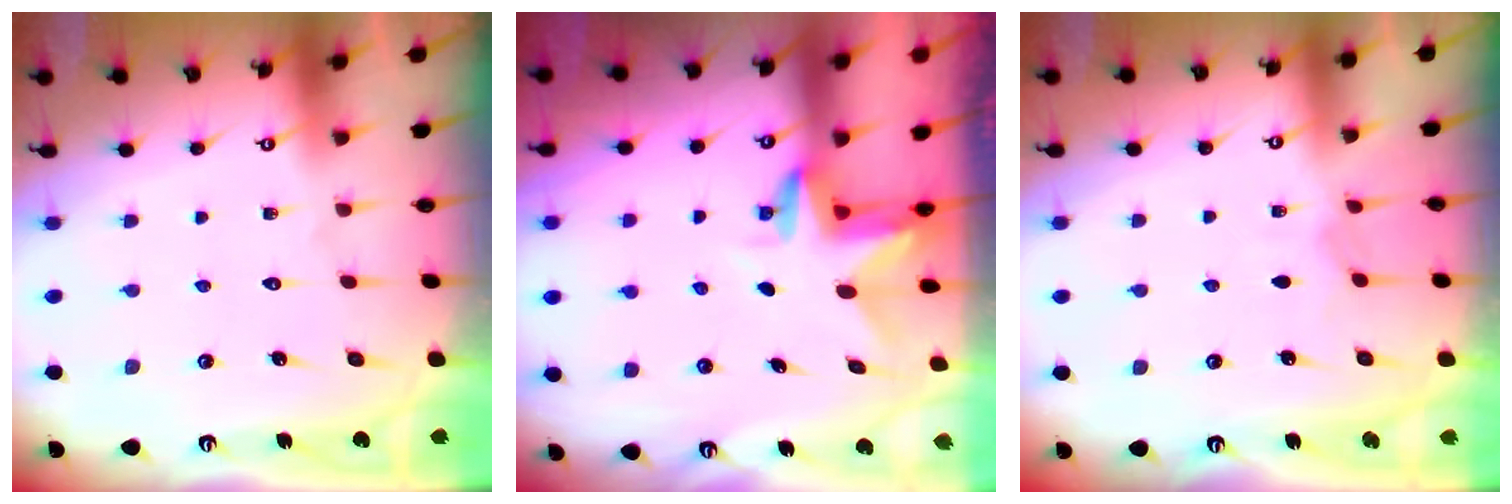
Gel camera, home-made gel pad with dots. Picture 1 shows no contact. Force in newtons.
{"total": 3.1, "press": 3.1, "slide": 0.2}
{"total": 3.4, "press": 3.3, "slide": 0.5}